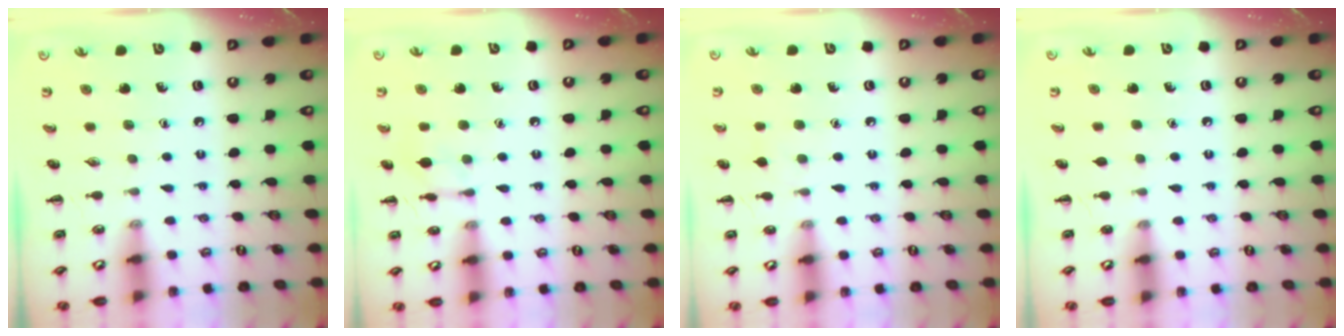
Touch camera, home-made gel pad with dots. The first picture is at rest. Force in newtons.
{"total": 6.5, "press": 6.3, "slide": 1.6}
{"total": 5.2, "press": 4.9, "slide": 1.6}
{"total": 0.0}